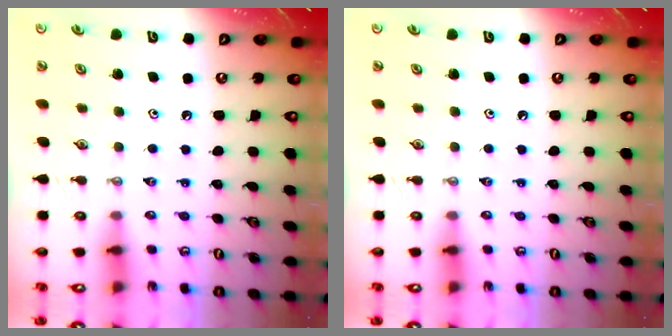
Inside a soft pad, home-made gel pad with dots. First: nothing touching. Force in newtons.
{"total": 0.0}